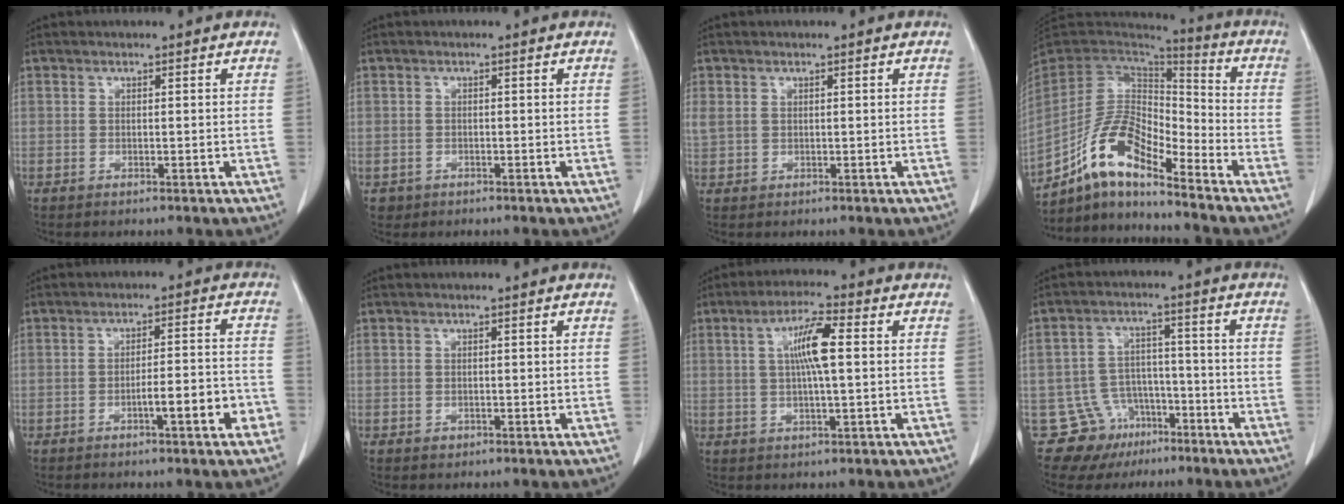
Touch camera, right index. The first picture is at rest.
{"total": 1.6, "force": [-0.7, 1.5, -0.1], "torque": [-0.004, 0.005, -0.010]}
{"total": 1.8, "force": [0.6, 1.5, 1.0], "torque": [-0.041, 0.017, 0.020]}
{"total": 11.9, "force": [-8.6, 3.6, 7.4], "torque": [-0.152, 0.033, -0.159]}
{"total": 6.7, "force": [-3.0, 0.6, 5.9], "torque": [-0.082, 0.011, -0.041]}
{"total": 0.9, "force": [-0.3, 0.8, 0.2], "torque": [0.000, 0.003, -0.002]}
{"total": 7.1, "force": [1.2, 0.8, 6.9], "torque": [-0.128, 0.008, 0.019]}
{"total": 10.2, "force": [-5.9, 8.2, 1.0], "torque": [-0.023, 0.043, -0.082]}